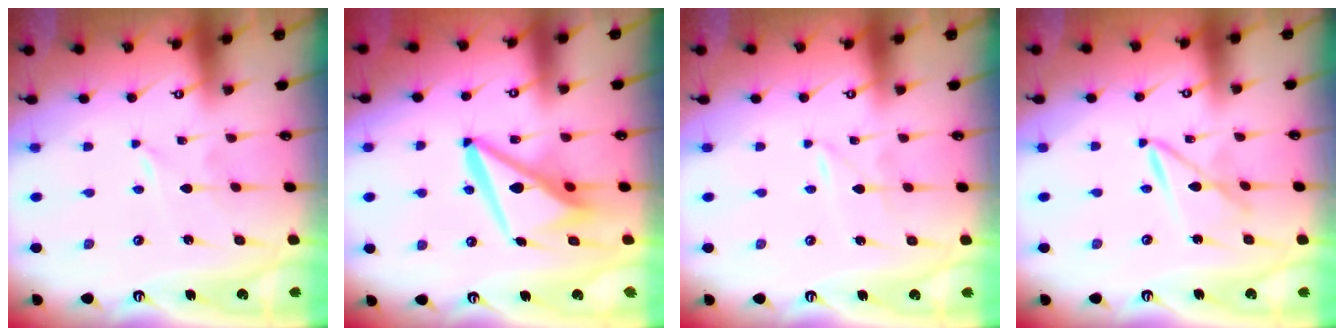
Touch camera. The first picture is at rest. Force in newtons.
{"total": 12.7, "press": 12.6, "slide": 1.6}
{"total": 1.6, "press": 1.6, "slide": 0.2}
{"total": 6.0, "press": 6.0, "slide": 0.3}